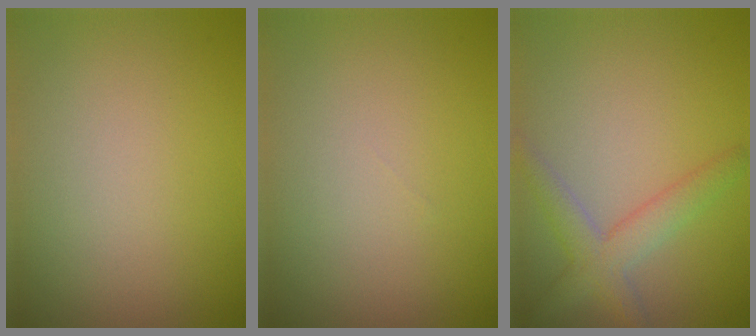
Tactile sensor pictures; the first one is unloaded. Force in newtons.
{"total": 0.0}
{"total": 3.3, "press": 3.3, "slide": 0.1}